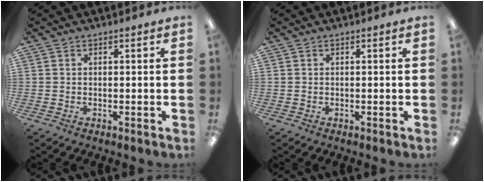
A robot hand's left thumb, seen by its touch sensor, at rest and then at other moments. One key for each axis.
{"total": 0.0}